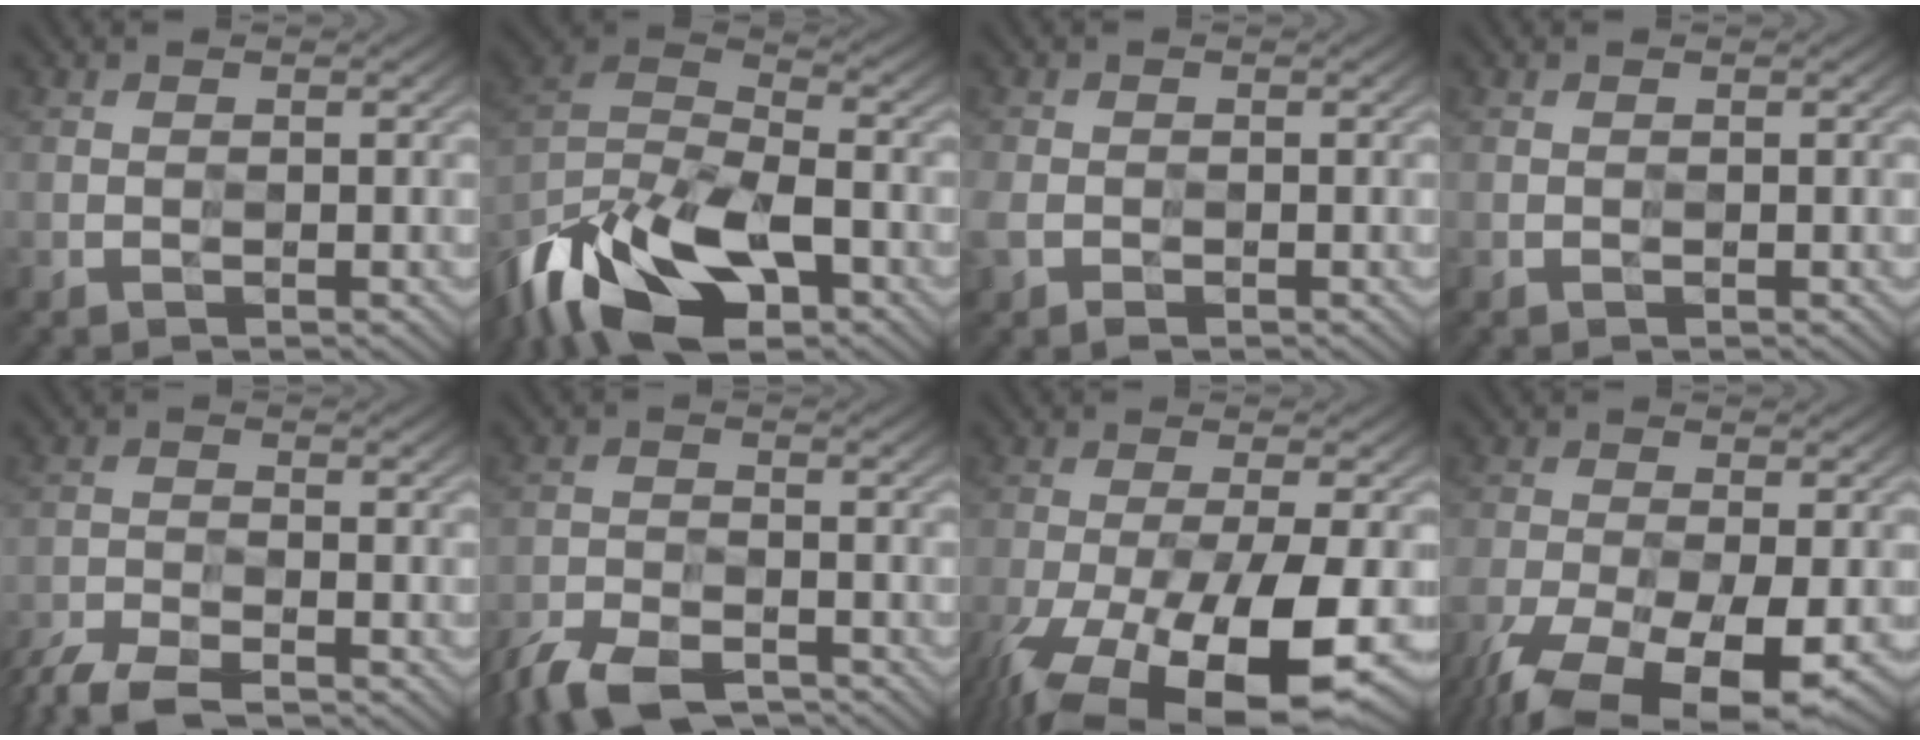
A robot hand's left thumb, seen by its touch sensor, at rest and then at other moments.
{"total": 16.0, "force": [-10.3, 6.9, 10.2], "torque": [-0.240, -0.012, -0.191]}
{"total": 4.4, "force": [-1.7, 3.0, 2.7], "torque": [-0.074, -0.013, -0.036]}
{"total": 0.0}
{"total": 6.2, "force": [-5.7, 1.2, 2.2], "torque": [-0.043, -0.012, -0.109]}
{"total": 5.9, "force": [-5.5, 1.3, 1.9], "torque": [-0.041, -0.010, -0.111]}
{"total": 15.7, "force": [-9.6, 4.2, 11.6], "torque": [-0.237, -0.044, -0.148]}
{"total": 14.3, "force": [-9.5, 5.5, 9.1], "torque": [-0.193, -0.053, -0.140]}